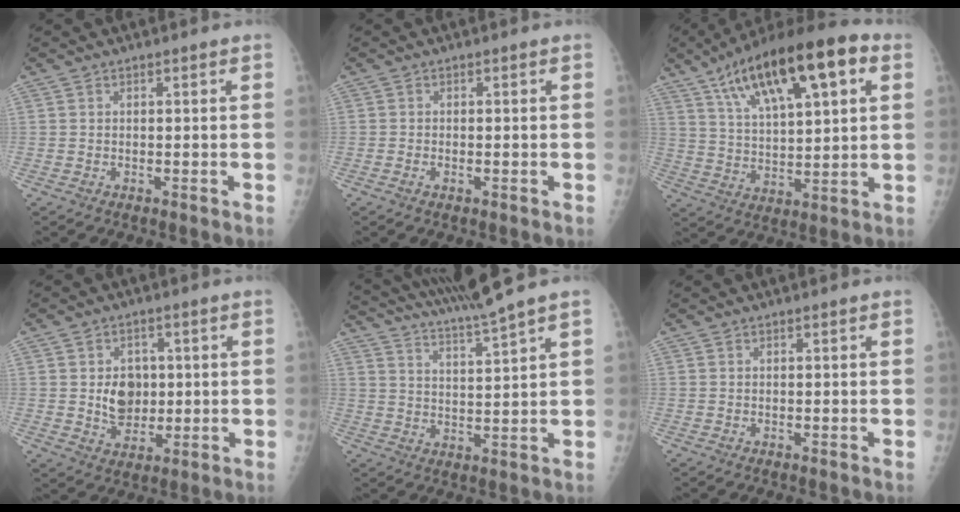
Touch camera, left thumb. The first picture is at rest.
{"total": 1.0, "force": [-0.4, 0.5, 0.7], "torque": [-0.019, 0.006, -0.005]}
{"total": 21.9, "force": [10.1, 7.8, 17.7], "torque": [-0.277, -0.004, 0.171]}
{"total": 7.2, "force": [0.6, 5.8, 4.3], "torque": [-0.033, -0.004, 0.018]}
{"total": 10.9, "force": [9.5, -2.2, 4.9], "torque": [-0.078, -0.050, 0.167]}
{"total": 0.0}